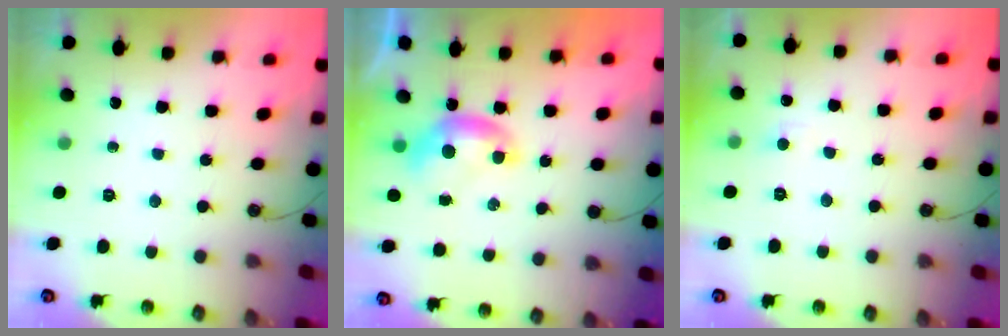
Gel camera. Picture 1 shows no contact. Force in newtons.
{"total": 0.0}
{"total": 1.4, "press": 1.3, "slide": 0.6}